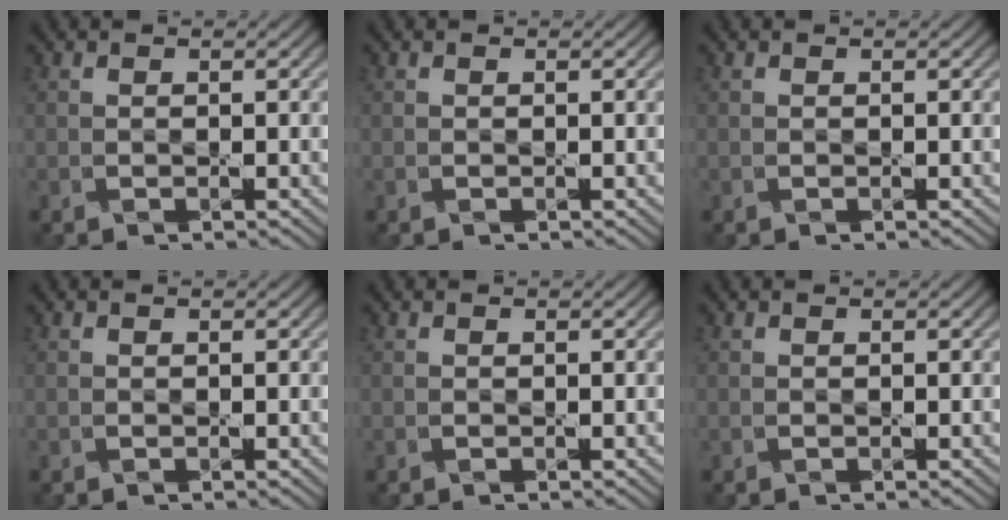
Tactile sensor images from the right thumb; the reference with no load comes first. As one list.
[{"total": 0.0}, {"total": 0.0}, {"total": 0.0}, {"total": 0.0}, {"total": 0.0}]